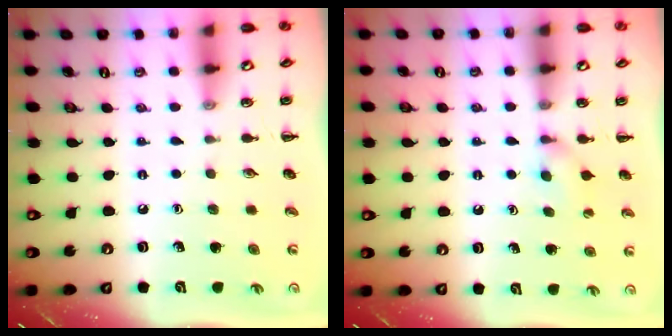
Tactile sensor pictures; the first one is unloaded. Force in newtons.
{"total": 5.2, "press": 4.8, "slide": 1.9}